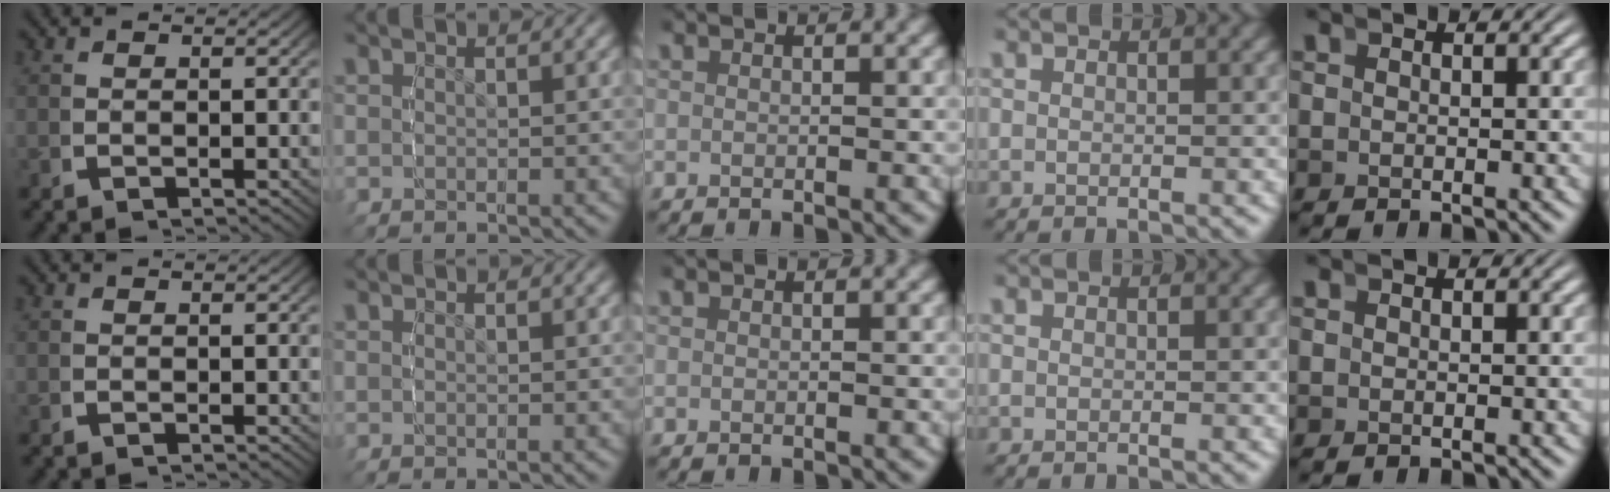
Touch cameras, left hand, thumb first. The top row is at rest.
{}